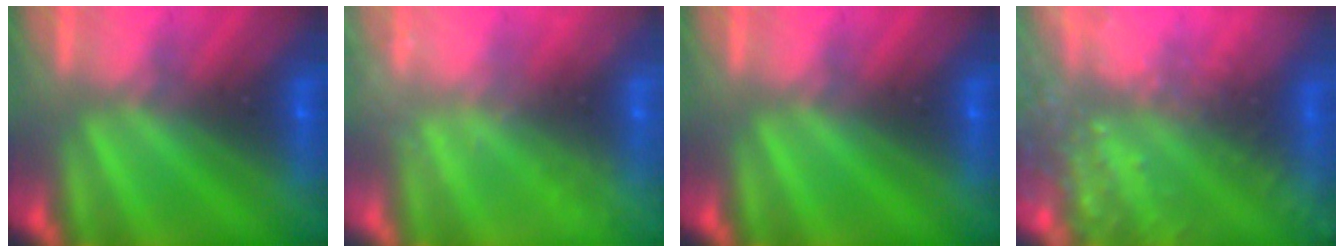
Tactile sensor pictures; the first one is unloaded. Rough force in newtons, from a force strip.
{"total": 2.3}
{"total": 0.0}
{"total": 8.6}